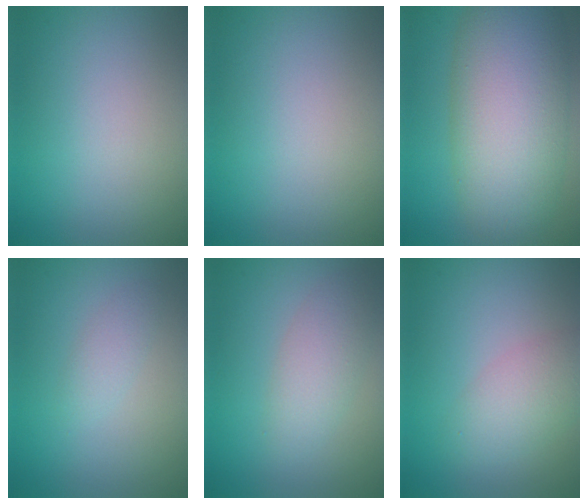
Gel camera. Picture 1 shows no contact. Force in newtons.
{"total": 0.0}
{"total": 11.4, "press": 11.4, "slide": 0.5}
{"total": 1.3, "press": 1.3, "slide": 0.1}
{"total": 3.0, "press": 3.0, "slide": 0.1}
{"total": 3.2, "press": 3.2, "slide": 0.1}